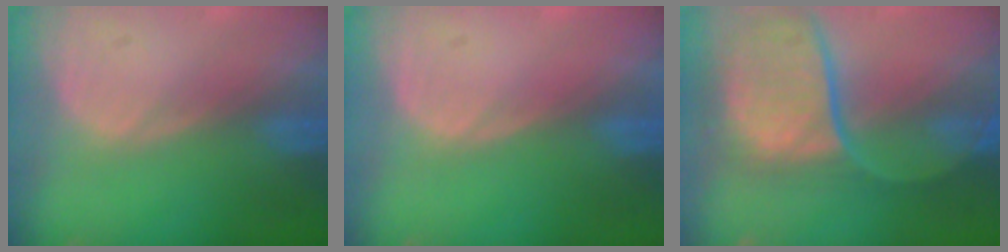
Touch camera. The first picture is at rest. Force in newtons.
{"total": 0.0}
{"total": 12.1, "press": 9.8, "slide": 7.1}